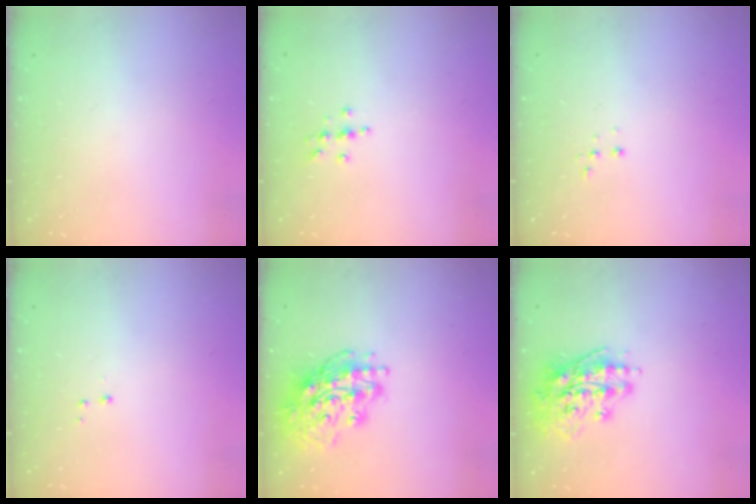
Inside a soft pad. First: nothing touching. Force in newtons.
{"total": 3.8, "press": 3.7, "slide": 0.5}
{"total": 2.2, "press": 2.2, "slide": 0.5}
{"total": 2.9, "press": 2.8, "slide": 0.7}
{"total": 17.4, "press": 17.3, "slide": 1.8}
{"total": 14.8, "press": 14.6, "slide": 2.5}